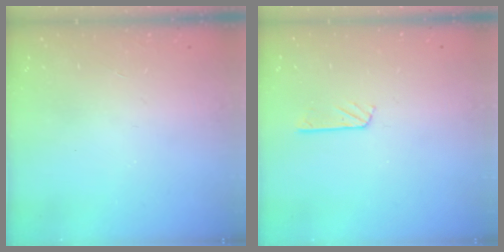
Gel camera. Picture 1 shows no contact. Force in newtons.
{"total": 2.8, "press": 2.8, "slide": 0.2}